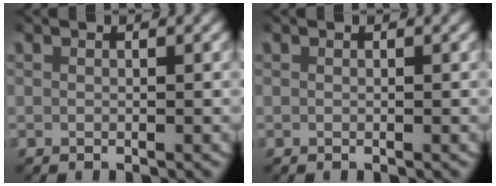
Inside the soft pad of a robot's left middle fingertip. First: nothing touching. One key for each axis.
{"total": 0.0}